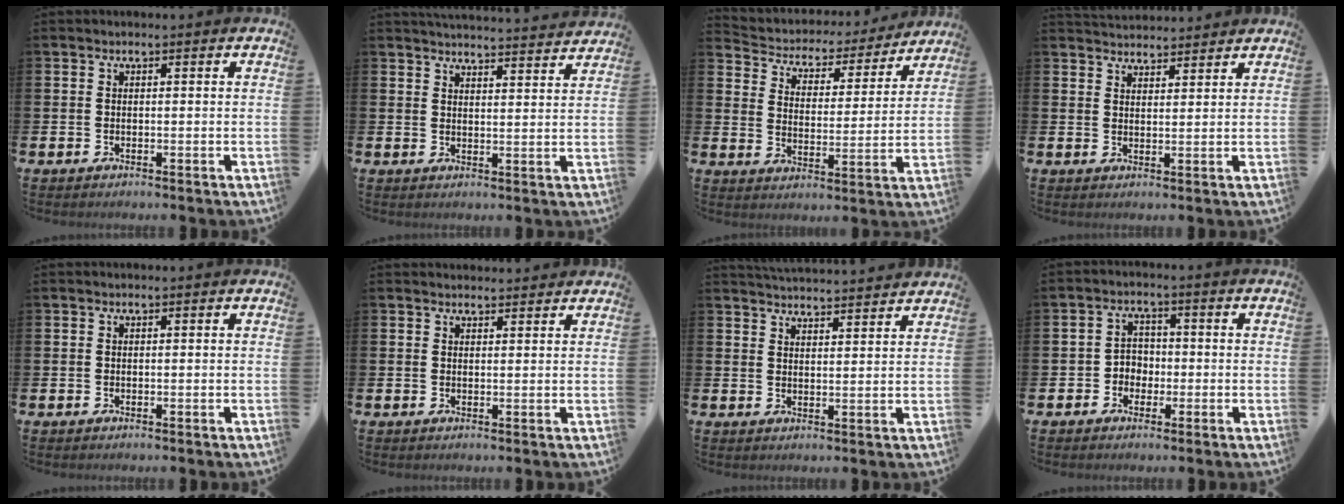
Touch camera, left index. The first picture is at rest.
{"total": 3.8, "force": [3.8, -0.2, 0.2], "torque": [-0.002, -0.033, 0.065]}
{"total": 4.3, "force": [3.9, 1.8, 0.3], "torque": [-0.040, -0.034, 0.060]}
{"total": 3.0, "force": [3.0, 0.6, -0.2], "torque": [-0.002, -0.014, 0.056]}
{"total": 0.0}
{"total": 1.6, "force": [1.6, 0.3, -0.1], "torque": [0.006, -0.005, 0.027]}
{"total": 3.7, "force": [3.7, -0.2, 0.0], "torque": [-0.007, -0.027, 0.066]}
{"total": 2.8, "force": [-1.3, 2.3, 1.0], "torque": [-0.024, 0.009, -0.031]}